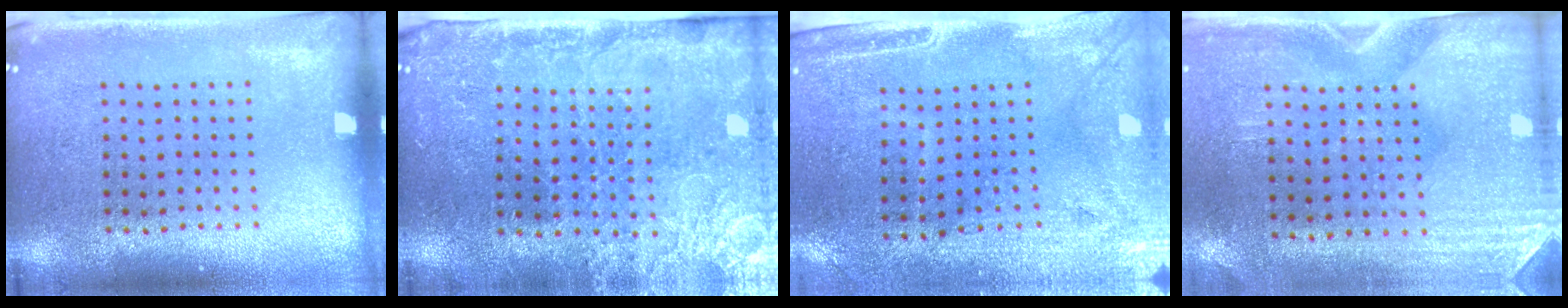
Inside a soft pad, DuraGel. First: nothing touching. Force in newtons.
{"total": 3.4, "press": 3.4, "slide": 0.6}
{"total": 3.0, "press": 2.6, "slide": 1.5}
{"total": 2.9, "press": 2.5, "slide": 1.5}